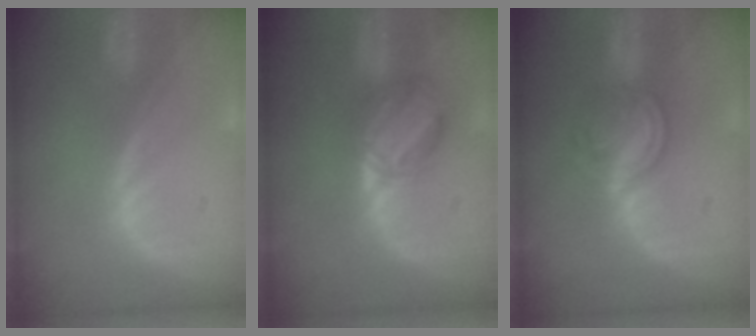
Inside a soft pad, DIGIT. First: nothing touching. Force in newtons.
{"total": 5.9, "press": 5.3, "slide": 2.6}
{"total": 5.6, "press": 5.5, "slide": 1.3}